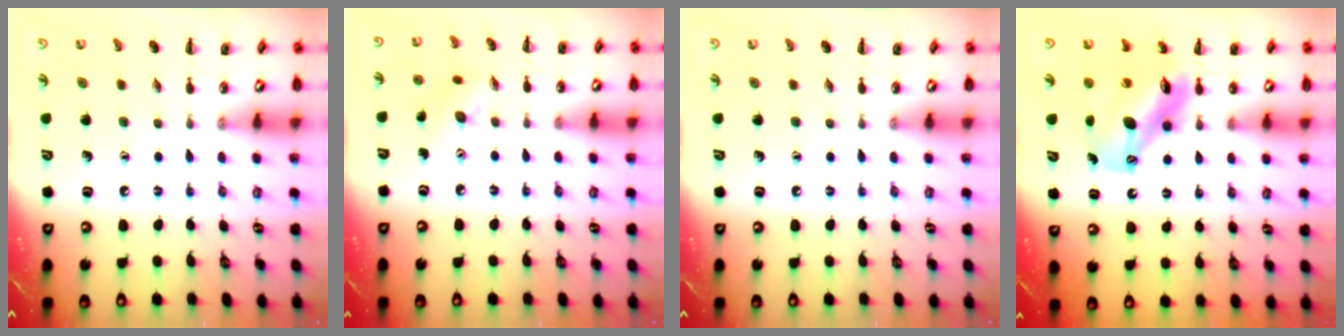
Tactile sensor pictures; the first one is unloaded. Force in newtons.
{"total": 3.9, "press": 3.8, "slide": 0.7}
{"total": 0.0}
{"total": 12.2, "press": 11.6, "slide": 3.5}